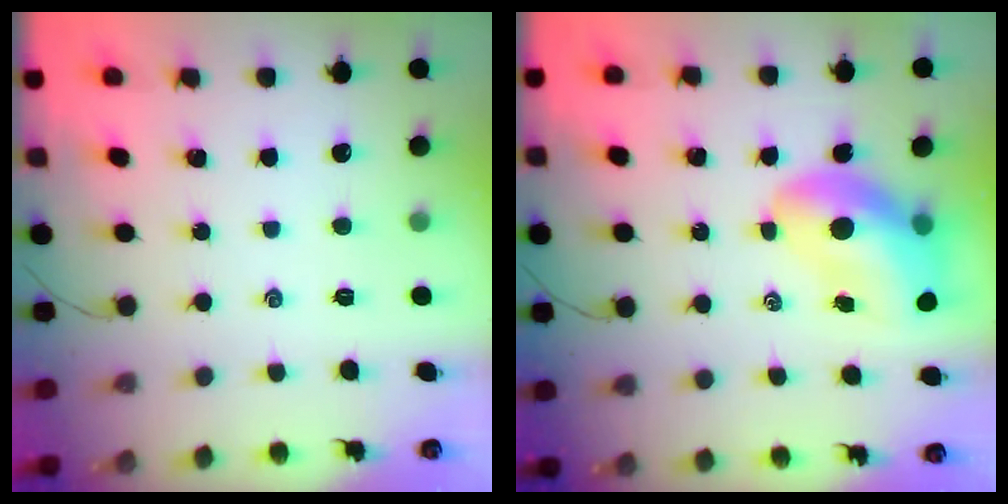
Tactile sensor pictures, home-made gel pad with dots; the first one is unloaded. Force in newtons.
{"total": 13.9, "press": 13.3, "slide": 3.9}